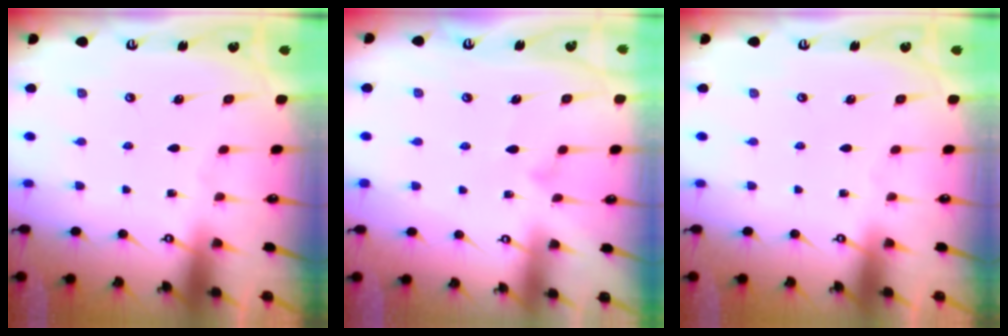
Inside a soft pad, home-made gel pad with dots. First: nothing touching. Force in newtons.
{"total": 7.7, "press": 7.7, "slide": 0.2}
{"total": 0.0}